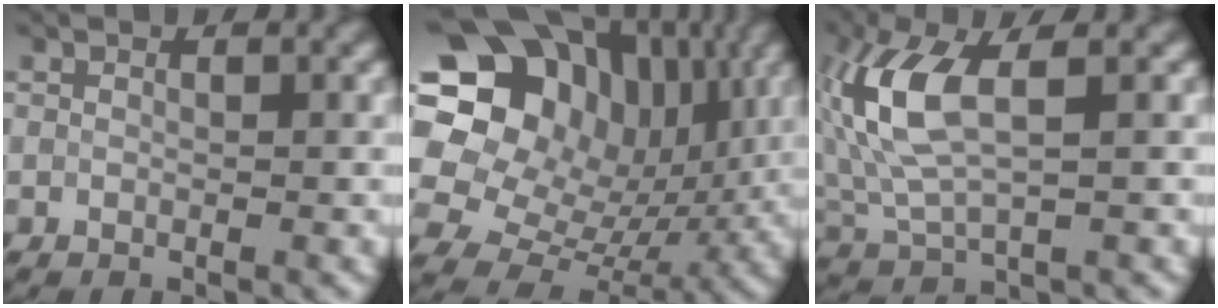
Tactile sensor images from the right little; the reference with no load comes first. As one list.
[{"total": 18.6, "force": [5.7, 14.6, 10.0], "torque": [-0.201, 0.042, 0.108]}, {"total": 7.5, "force": [1.3, 3.5, 6.5], "torque": [-0.163, 0.004, 0.025]}]